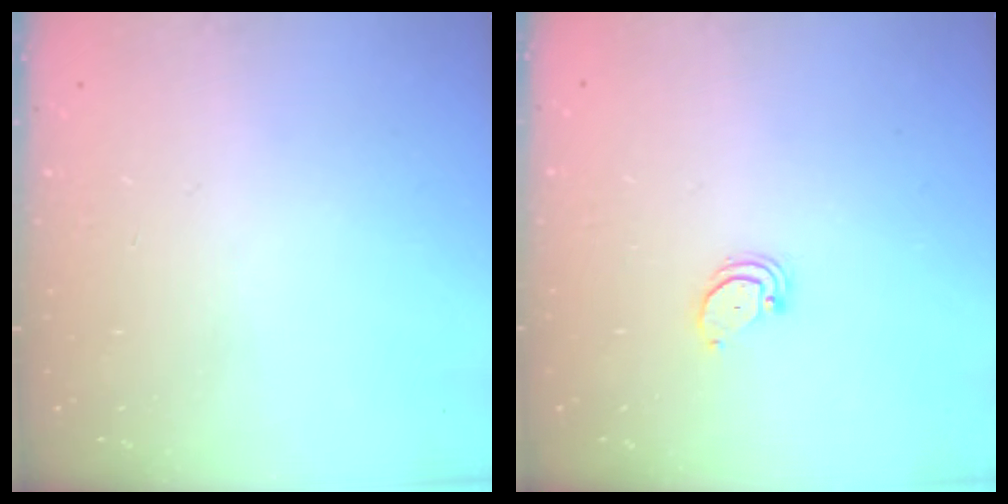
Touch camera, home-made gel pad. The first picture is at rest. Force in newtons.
{"total": 2.1, "press": 2.1, "slide": 0.2}